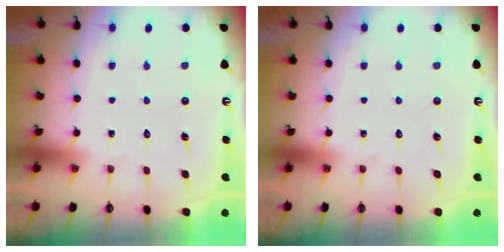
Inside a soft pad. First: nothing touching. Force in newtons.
{"total": 0.0}